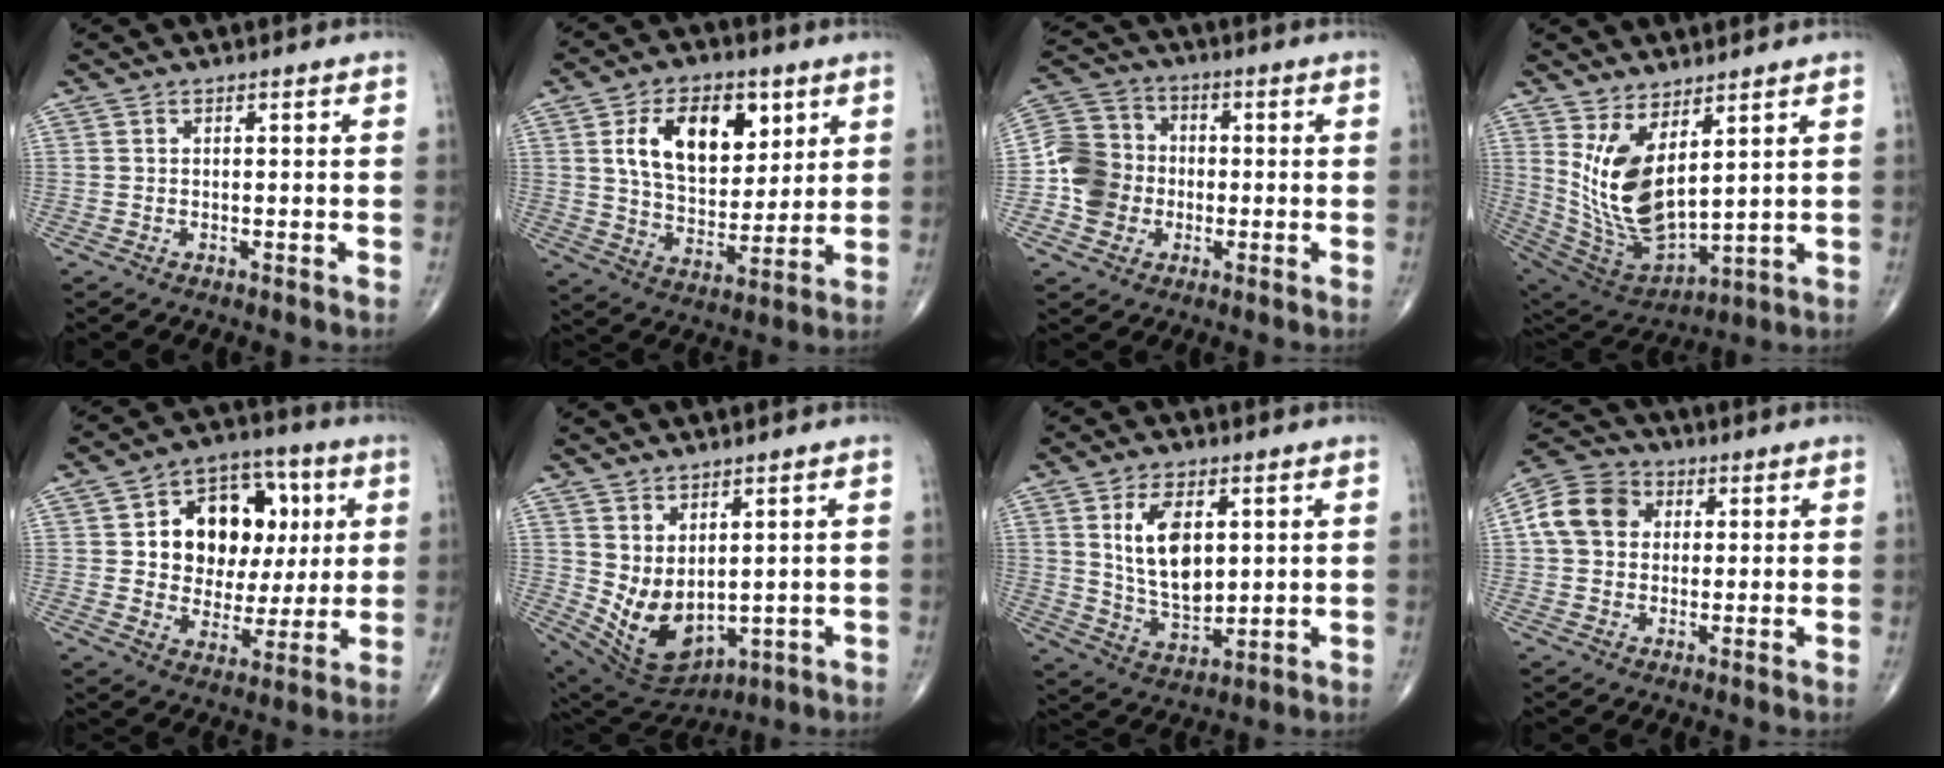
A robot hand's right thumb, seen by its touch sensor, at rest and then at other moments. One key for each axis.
{"total": 16.3, "fx": 5.9, "fy": 9.8, "fz": 11.6, "tx": -0.149, "ty": -0.025, "tz": 0.109}
{"total": 10.5, "fx": -2.0, "fy": 9.4, "fz": 4.2, "tx": -0.055, "ty": 0.027, "tz": -0.046}
{"total": 14.8, "fx": 5.1, "fy": 6.7, "fz": 12.2, "tx": -0.226, "ty": -0.044, "tz": 0.126}
{"total": 17.1, "fx": 3.6, "fy": 12.6, "fz": 11.1, "tx": -0.105, "ty": 0.009, "tz": 0.060}
{"total": 10.9, "fx": 1.5, "fy": 6.4, "fz": 8.7, "tx": -0.145, "ty": -0.028, "tz": 0.060}
{"total": 11.5, "fx": 2.9, "fy": 6.6, "fz": 9.0, "tx": -0.142, "ty": -0.020, "tz": 0.064}
{"total": 9.9, "fx": 1.9, "fy": 8.1, "fz": 5.4, "tx": -0.087, "ty": 0.017, "tz": 0.023}